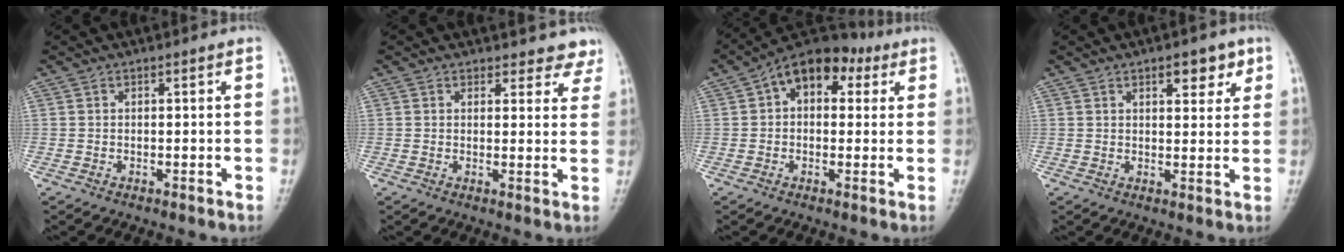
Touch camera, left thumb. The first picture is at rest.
{"total": 5.0, "force": [4.5, 2.2, 0.1], "torque": [0.040, -0.025, 0.029]}
{"total": 10.8, "force": [3.4, 7.1, 7.4], "torque": [-0.073, 0.027, 0.040]}
{"total": 5.2, "force": [2.8, 2.4, 3.6], "torque": [-0.024, -0.011, 0.036]}